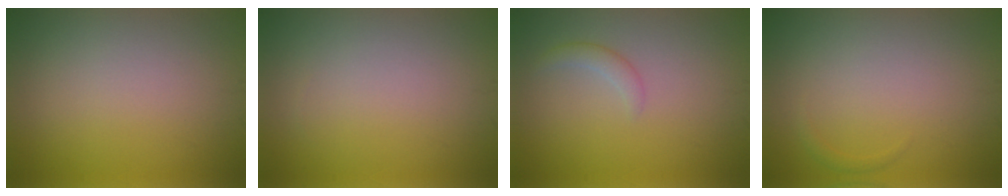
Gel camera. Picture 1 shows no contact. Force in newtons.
{"total": 0.0}
{"total": 1.4, "press": 1.3, "slide": 0.1}
{"total": 0.6, "press": 0.6, "slide": 0.1}